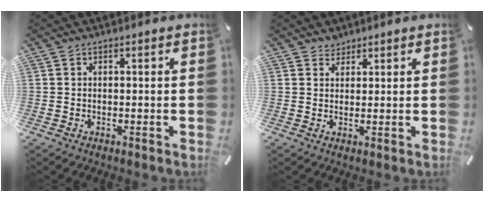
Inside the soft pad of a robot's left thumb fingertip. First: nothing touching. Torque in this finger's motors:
{"motor_torque": [0.09, 0.01, 0.01, -0.10, 0.00]}